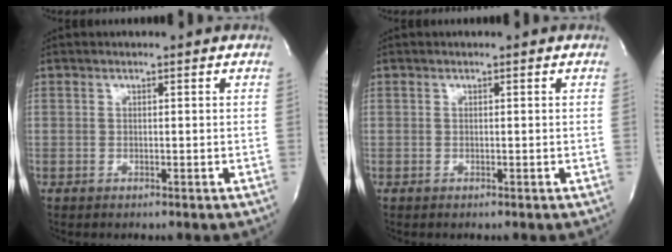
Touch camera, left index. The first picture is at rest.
{"total": 0.0}